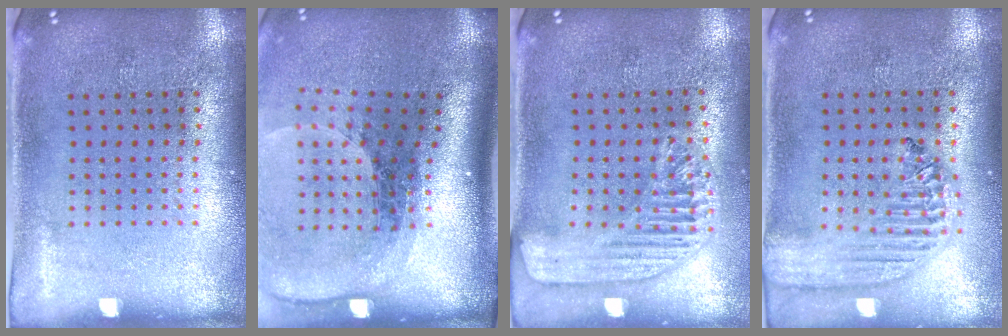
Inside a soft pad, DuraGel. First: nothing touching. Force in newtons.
{"total": 2.4, "press": 1.7, "slide": 1.7}
{"total": 1.7, "press": 1.6, "slide": 0.5}
{"total": 2.1, "press": 1.9, "slide": 1.0}